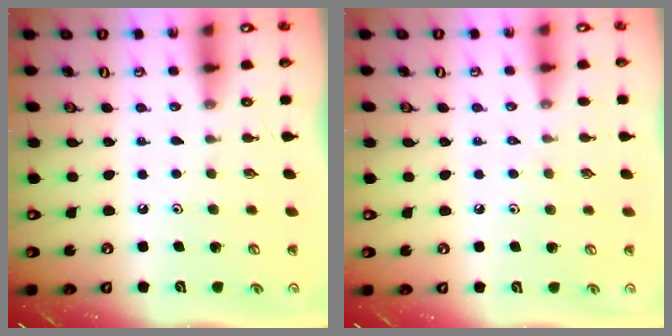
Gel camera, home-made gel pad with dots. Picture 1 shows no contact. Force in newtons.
{"total": 3.6, "press": 3.5, "slide": 0.6}